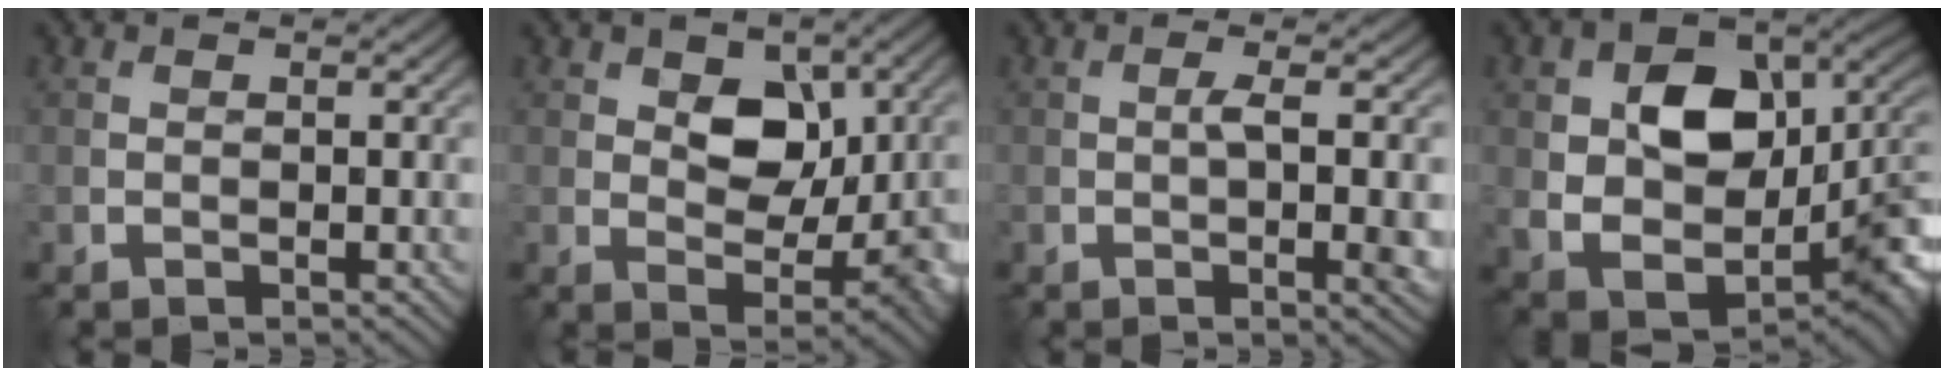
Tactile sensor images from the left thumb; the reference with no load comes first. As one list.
[{"total": 7.5, "force": [1.6, 4.5, 5.8], "torque": [-0.079, -0.005, 0.026]}, {"total": 3.8, "force": [-0.1, 0.6, 3.7], "torque": [-0.065, 0.000, -0.001]}, {"total": 13.7, "force": [1.5, 9.7, 9.5], "torque": [-0.160, -0.015, 0.035]}]